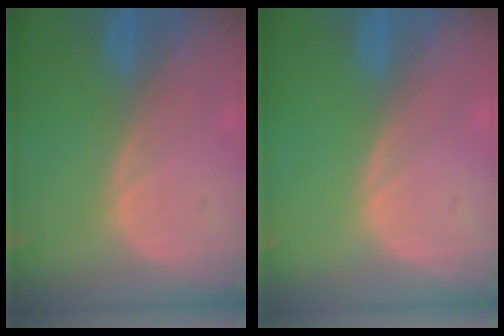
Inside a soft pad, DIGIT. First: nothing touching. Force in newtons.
{"total": 0.0}